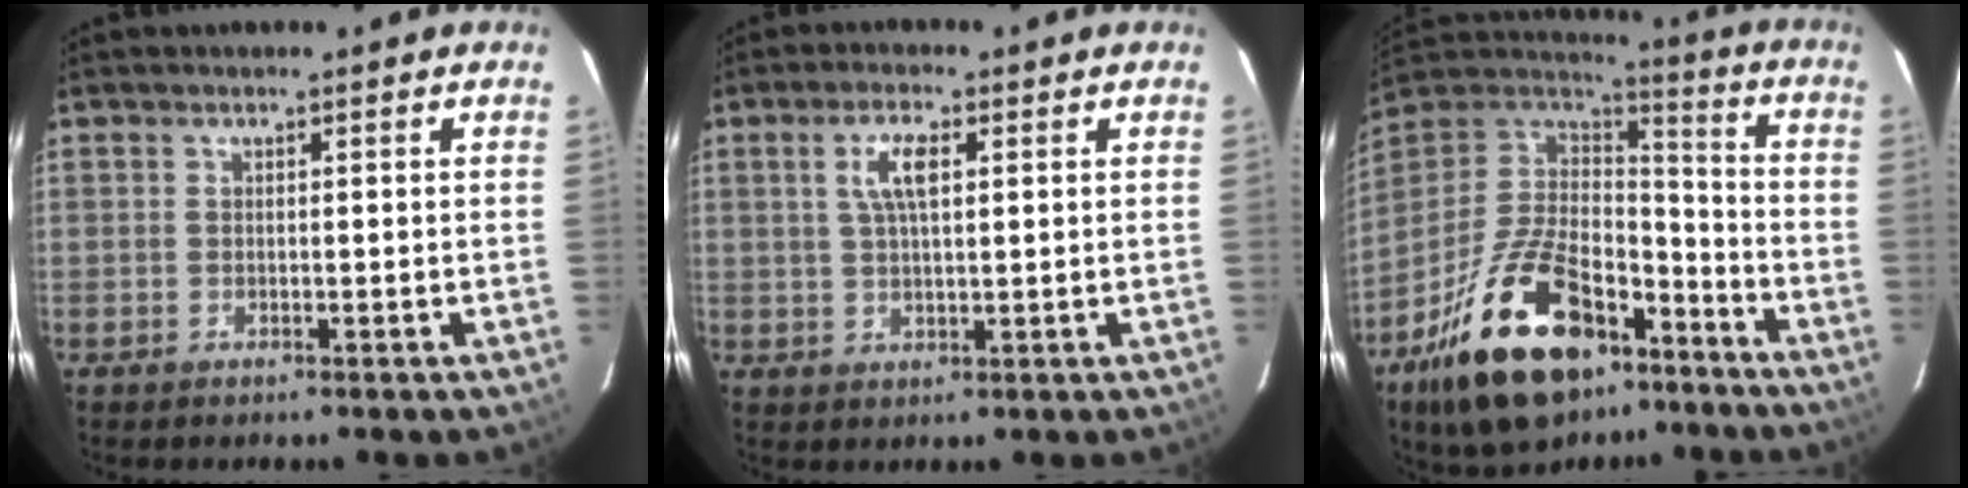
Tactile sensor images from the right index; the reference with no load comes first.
{"total": 5.3, "force": [1.7, 1.6, 4.7], "torque": [-0.087, 0.007, 0.034]}
{"total": 27.2, "force": [-16.1, 13.9, 16.9], "torque": [-0.336, 0.003, -0.253]}